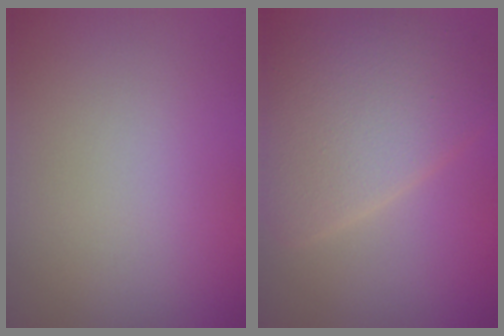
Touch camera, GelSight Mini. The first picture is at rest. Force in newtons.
{"total": 6.8, "press": 6.8, "slide": 0.2}